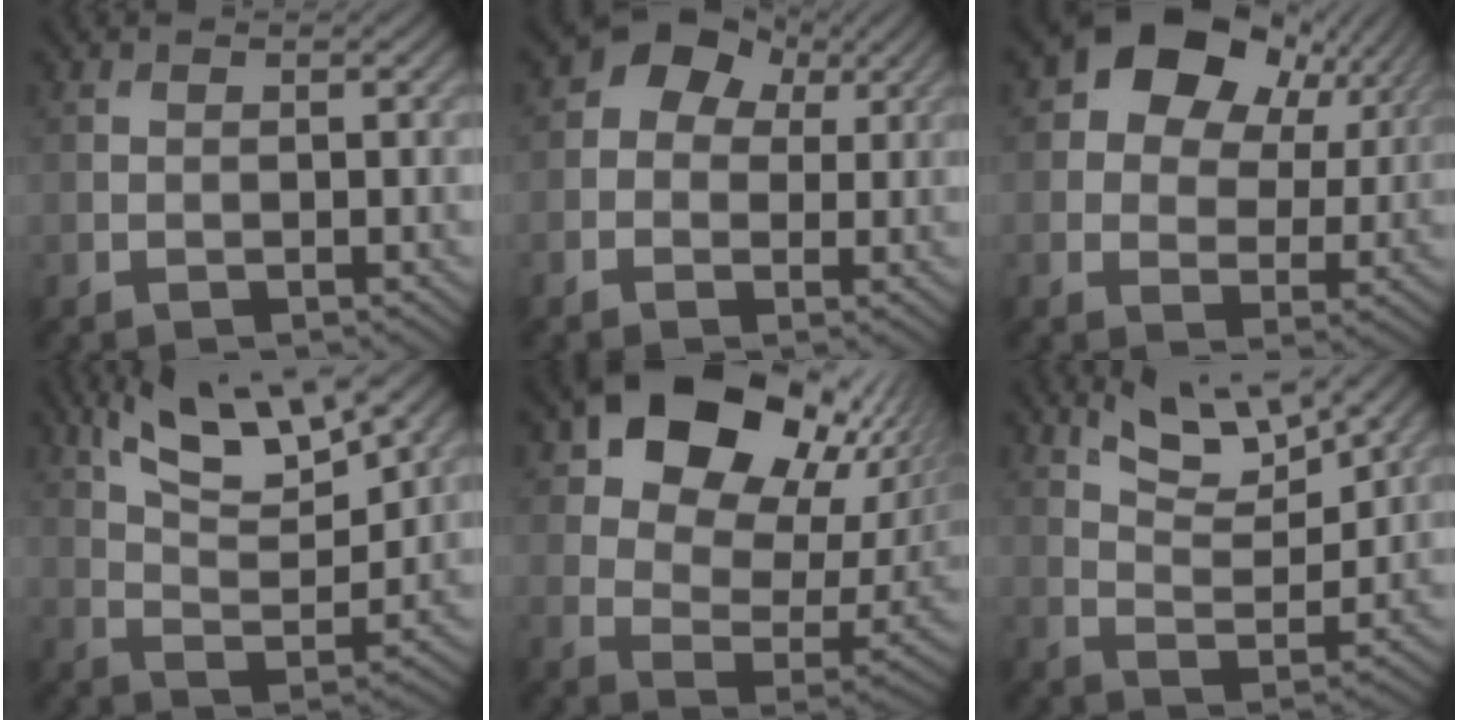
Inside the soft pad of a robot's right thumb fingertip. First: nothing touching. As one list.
[{"total": 5.7, "force": [1.5, 4.5, 3.1], "torque": [-0.051, 0.003, 0.011]}, {"total": 12.3, "force": [5.5, 8.3, 7.2], "torque": [-0.124, 0.012, 0.090]}, {"total": 12.4, "force": [7.8, 3.8, 8.8], "torque": [-0.169, 0.005, 0.130]}, {"total": 18.0, "force": [9.1, 10.8, 11.2], "torque": [-0.180, 0.008, 0.139]}, {"total": 8.3, "force": [6.2, 2.2, 5.1], "torque": [-0.103, -0.005, 0.113]}]